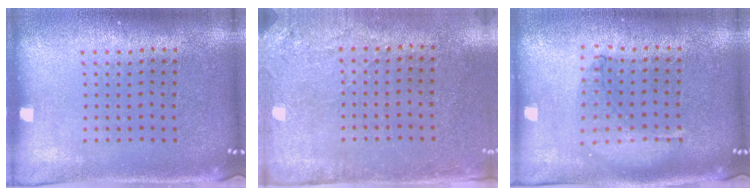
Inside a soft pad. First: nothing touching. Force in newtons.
{"total": 2.8, "press": 2.3, "slide": 1.6}
{"total": 1.0, "press": 0.9, "slide": 0.3}